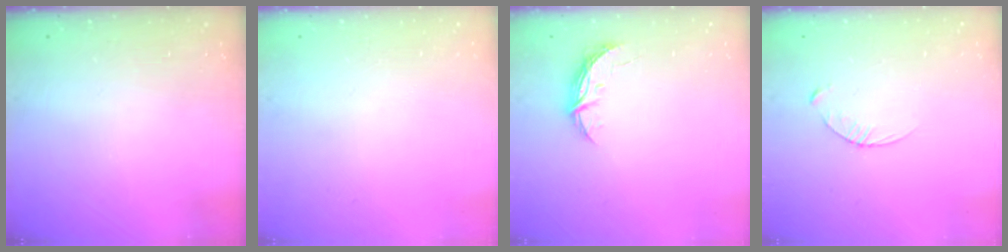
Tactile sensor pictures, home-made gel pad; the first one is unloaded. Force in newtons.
{"total": 0.0}
{"total": 4.6, "press": 4.6, "slide": 0.4}
{"total": 3.4, "press": 3.4, "slide": 0.4}